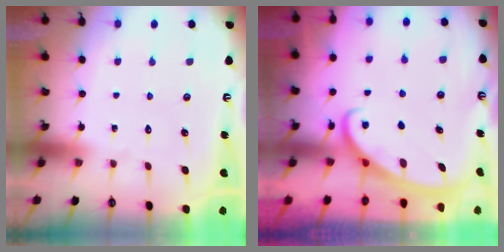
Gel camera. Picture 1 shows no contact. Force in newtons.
{"total": 2.7, "press": 2.7, "slide": 0.4}